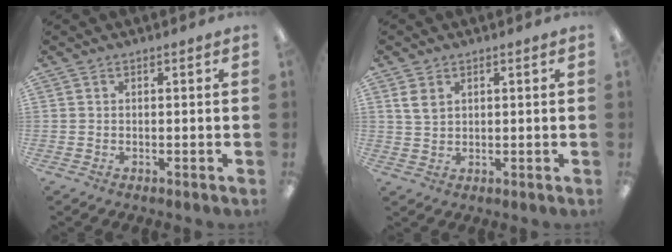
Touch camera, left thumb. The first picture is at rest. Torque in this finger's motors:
{"motor_torque": [0.05, -0.06, 0.41, -0.31, 0.09]}